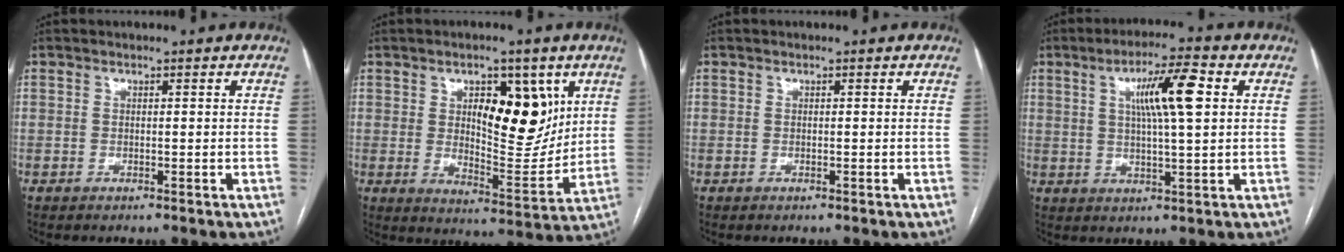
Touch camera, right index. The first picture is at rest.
{"total": 12.0, "force": [4.3, 4.8, 10.1], "torque": [-0.141, -0.001, 0.073]}
{"total": 0.0}
{"total": 9.3, "force": [2.6, 0.8, 8.9], "torque": [-0.154, 0.012, 0.042]}